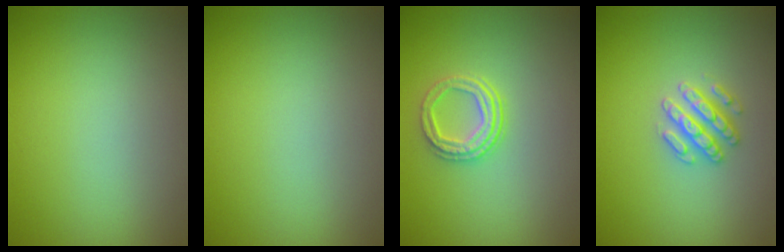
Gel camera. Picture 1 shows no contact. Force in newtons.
{"total": 0.0}
{"total": 2.8, "press": 2.3, "slide": 1.5}
{"total": 2.6, "press": 2.6, "slide": 0.3}